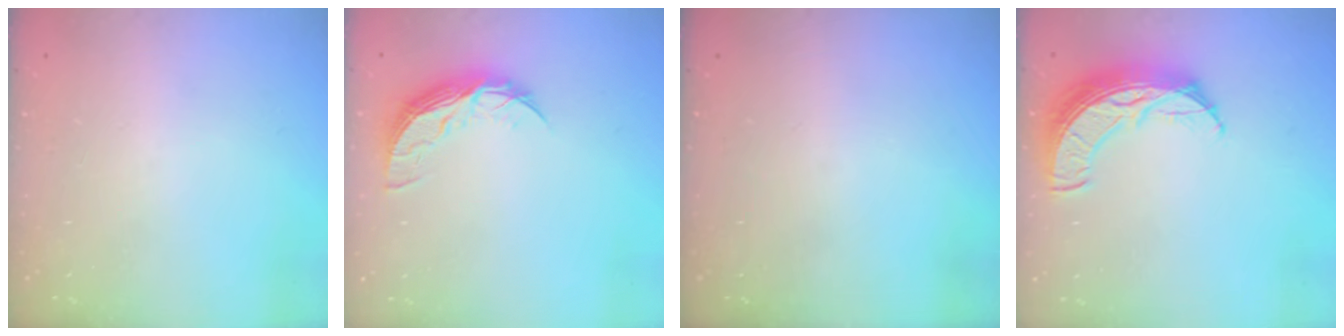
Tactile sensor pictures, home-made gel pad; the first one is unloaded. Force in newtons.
{"total": 8.3, "press": 8.3, "slide": 0.7}
{"total": 0.0}
{"total": 13.7, "press": 13.7, "slide": 1.0}